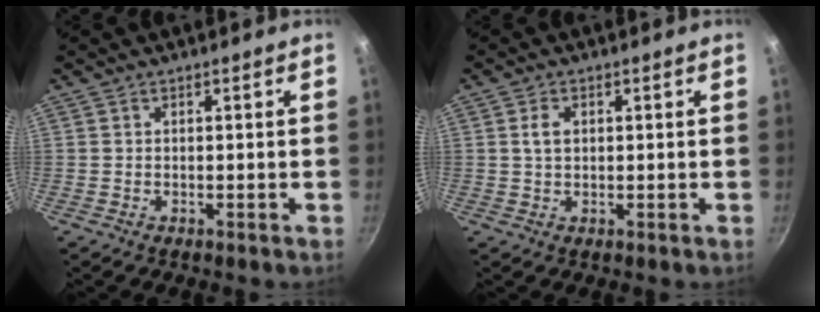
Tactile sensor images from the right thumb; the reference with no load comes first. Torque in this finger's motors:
{"motor_torque": [0.00, 0.00, 0.00, 0.00, 0.03]}